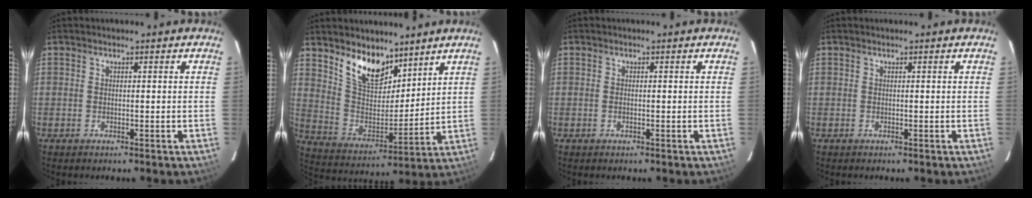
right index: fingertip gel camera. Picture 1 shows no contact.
{"total": 12.7, "force": [9.1, 6.2, 6.3], "torque": [-0.123, -0.002, 0.178]}
{"total": 0.5, "force": [-0.2, 0.2, 0.5], "torque": [-0.011, 0.000, -0.004]}
{"total": 0.0}